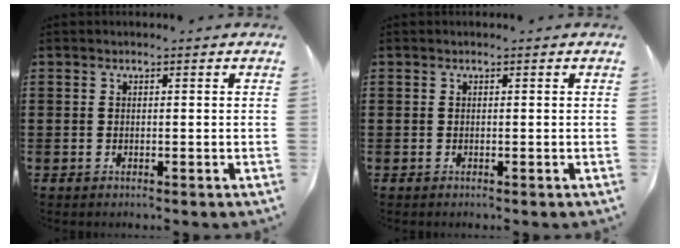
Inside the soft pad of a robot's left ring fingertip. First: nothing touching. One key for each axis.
{"total": 0.0}